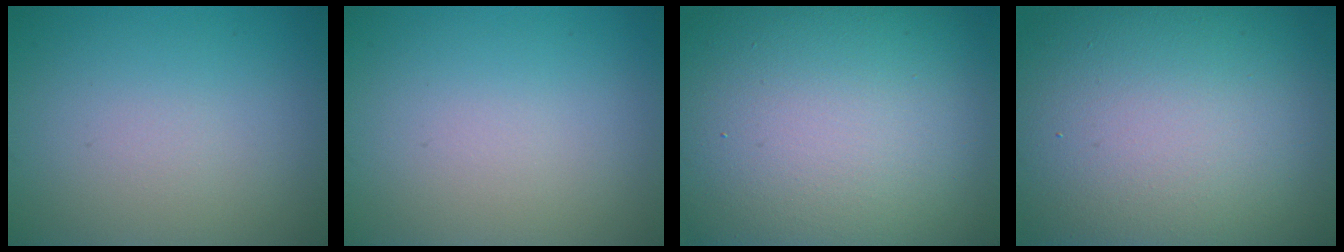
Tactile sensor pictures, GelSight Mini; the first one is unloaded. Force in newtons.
{"total": 0.0}
{"total": 21.1, "press": 21.0, "slide": 1.4}
{"total": 19.2, "press": 19.2, "slide": 1.3}